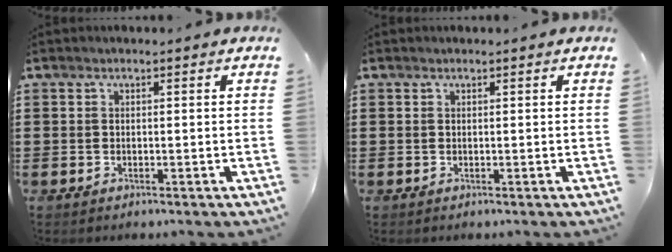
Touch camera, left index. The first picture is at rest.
{"total": 0.0}